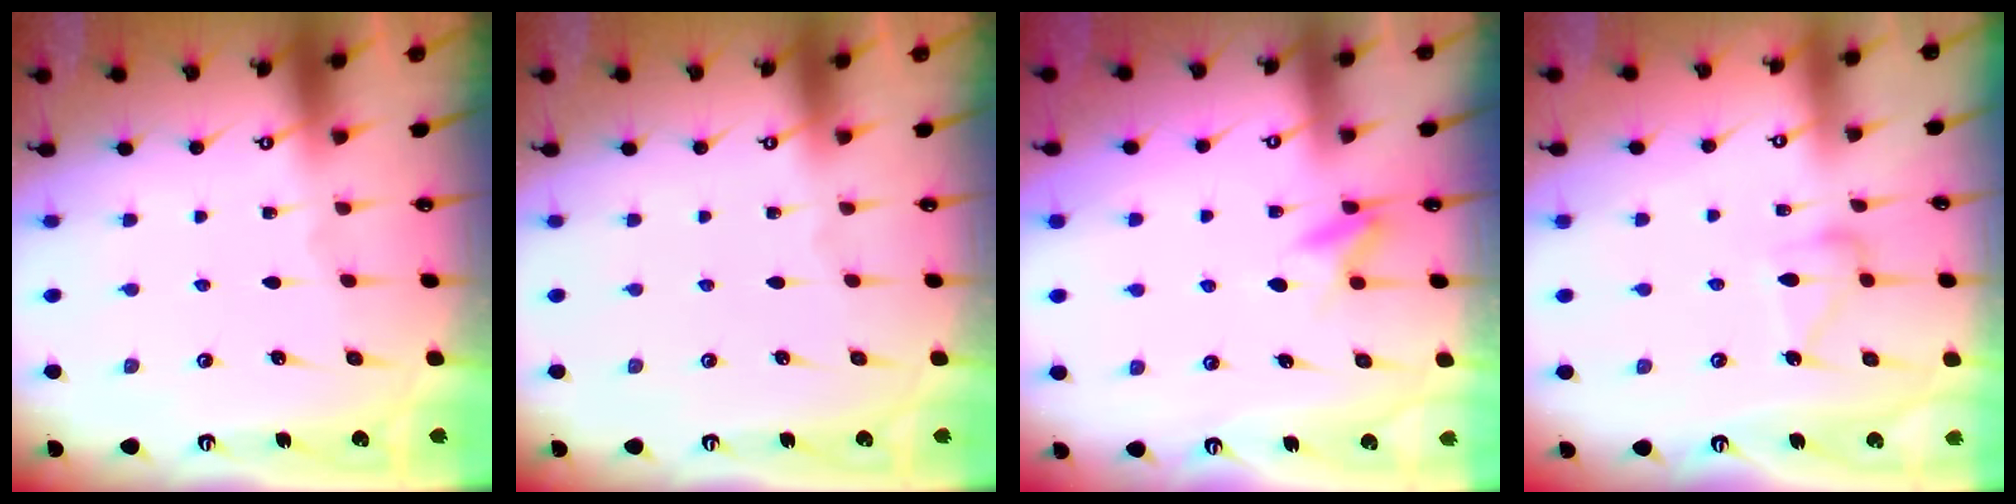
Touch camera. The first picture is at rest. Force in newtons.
{"total": 0.0}
{"total": 5.8, "press": 5.7, "slide": 0.7}
{"total": 11.9, "press": 11.9, "slide": 0.6}